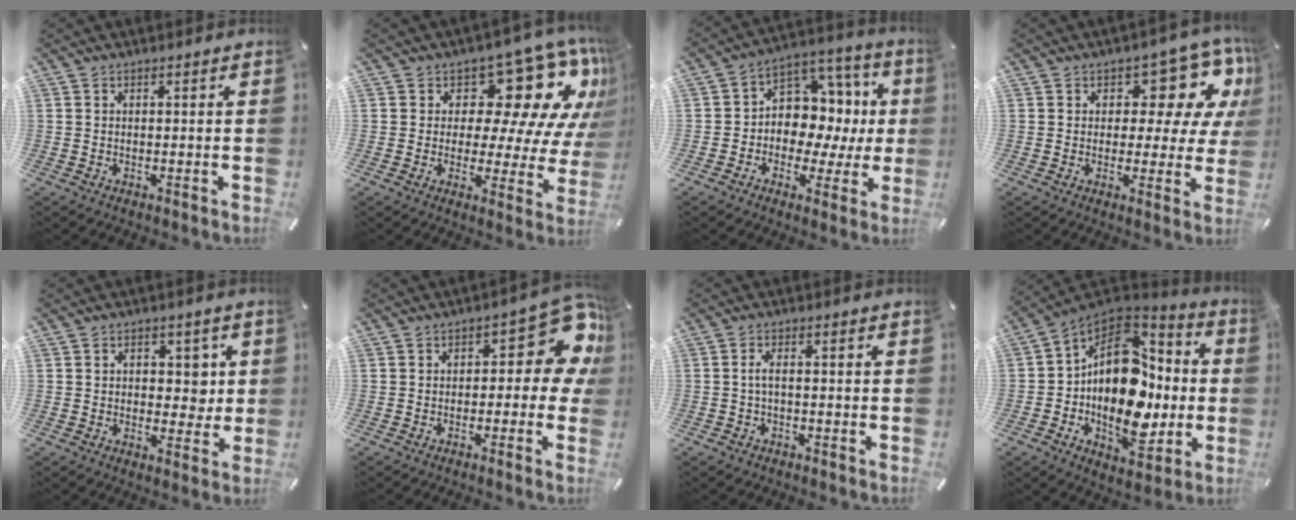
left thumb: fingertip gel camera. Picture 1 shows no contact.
{"total": 17.1, "force": [8.9, 9.2, 11.3], "torque": [-0.140, -0.077, 0.145]}
{"total": 11.4, "force": [0.4, 9.9, 5.7], "torque": [-0.070, -0.021, 0.014]}
{"total": 11.6, "force": [5.6, 6.7, 7.6], "torque": [-0.089, -0.050, 0.096]}
{"total": 5.9, "force": [0.7, 4.6, 3.6], "torque": [-0.029, -0.004, 0.003]}
{"total": 11.3, "force": [4.1, 5.6, 9.0], "torque": [-0.098, -0.040, 0.067]}
{"total": 2.3, "force": [-0.6, 0.9, 2.0], "torque": [-0.045, 0.002, -0.015]}
{"total": 19.3, "force": [-2.2, 14.1, 12.9], "torque": [-0.195, -0.010, -0.030]}